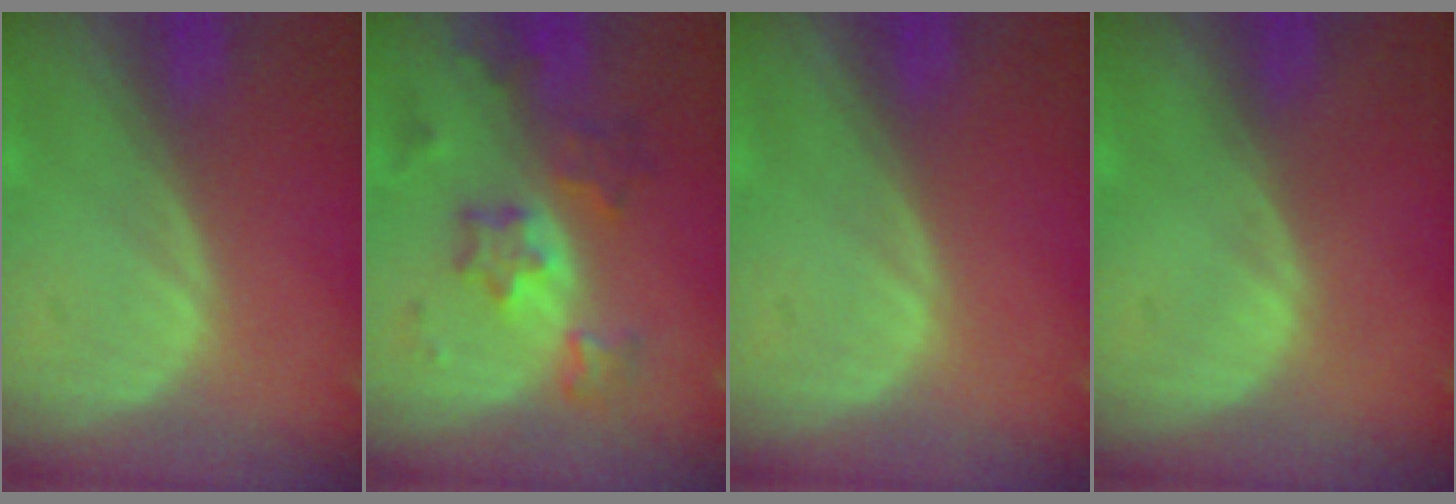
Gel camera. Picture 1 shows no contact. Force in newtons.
{"total": 6.5, "press": 6.4, "slide": 0.7}
{"total": 0.0}
{"total": 0.0}